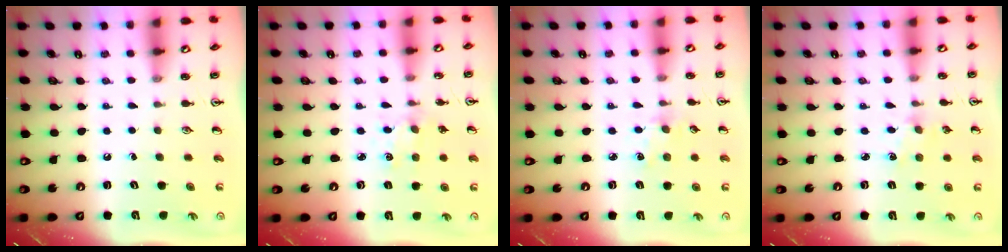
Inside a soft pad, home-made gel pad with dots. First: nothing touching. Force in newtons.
{"total": 1.8, "press": 1.8, "slide": 0.2}
{"total": 2.9, "press": 2.9, "slide": 0.5}
{"total": 1.7, "press": 1.7, "slide": 0.3}